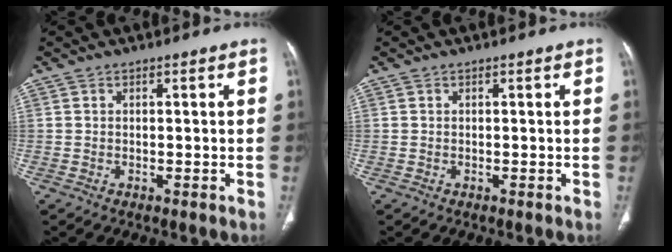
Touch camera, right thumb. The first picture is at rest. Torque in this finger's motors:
{"motor_torque": [0.01, 0.01, -0.18, 0.18, 0.01]}